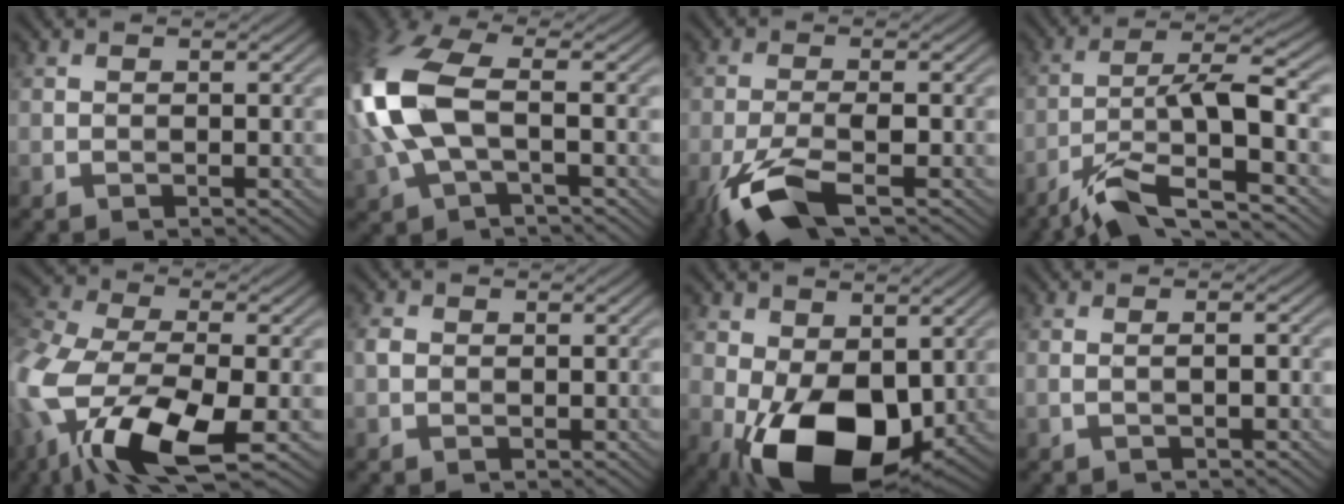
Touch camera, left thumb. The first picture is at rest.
{"total": 11.4, "force": [-0.5, 5.5, 10.0], "torque": [-0.266, 0.011, -0.017]}
{"total": 7.1, "force": [-4.1, 1.9, 5.5], "torque": [-0.114, -0.007, -0.088]}
{"total": 10.7, "force": [-5.5, 2.6, 8.8], "torque": [-0.156, 0.005, -0.105]}
{"total": 15.5, "force": [-6.6, 7.1, 12.0], "torque": [-0.305, -0.038, -0.127]}
{"total": 1.1, "force": [0.0, 1.0, 0.5], "torque": [-0.013, 0.002, -0.002]}
{"total": 14.5, "force": [-3.1, 8.6, 11.3], "torque": [-0.202, -0.026, -0.041]}
{"total": 1.3, "force": [-0.3, 0.1, 1.3], "torque": [-0.021, 0.005, -0.008]}